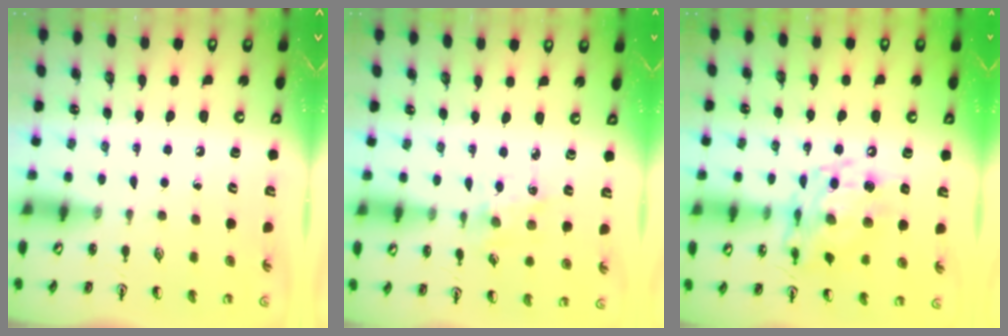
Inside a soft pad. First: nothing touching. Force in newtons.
{"total": 2.2, "press": 2.2, "slide": 0.2}
{"total": 12.5, "press": 12.4, "slide": 1.1}